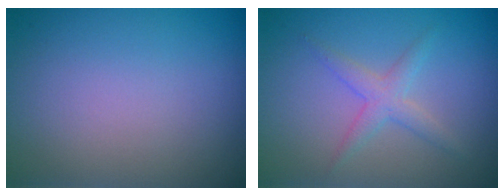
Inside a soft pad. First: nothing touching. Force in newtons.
{"total": 2.0, "press": 2.0, "slide": 0.0}